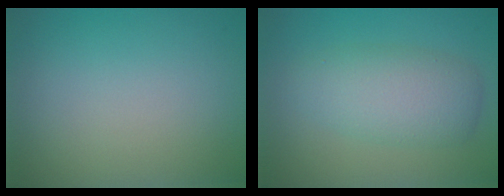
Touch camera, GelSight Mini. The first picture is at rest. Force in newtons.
{"total": 4.6, "press": 4.6, "slide": 0.1}